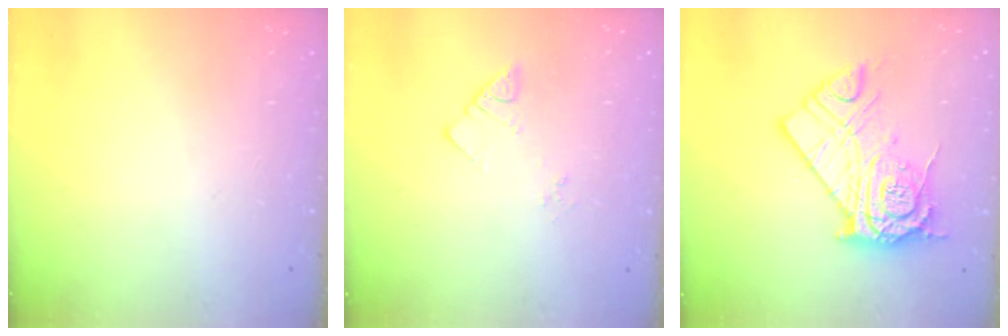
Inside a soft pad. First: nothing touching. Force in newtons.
{"total": 2.6, "press": 2.6, "slide": 0.1}
{"total": 16.4, "press": 16.4, "slide": 1.2}